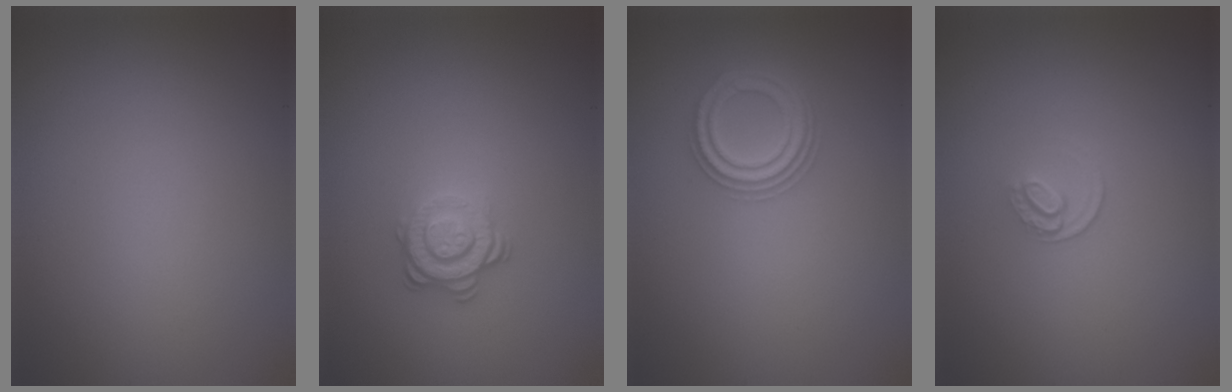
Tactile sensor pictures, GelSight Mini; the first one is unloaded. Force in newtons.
{"total": 3.0, "press": 2.6, "slide": 1.5}
{"total": 2.9, "press": 2.9, "slide": 0.5}
{"total": 1.2, "press": 0.8, "slide": 0.9}